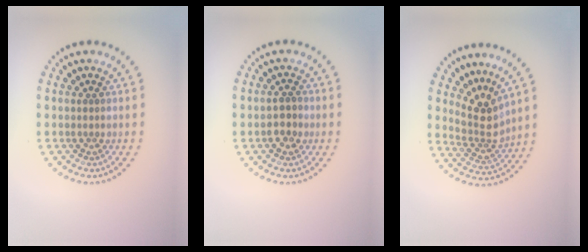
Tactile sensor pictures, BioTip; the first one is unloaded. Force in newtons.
{"total": 1.9, "press": 1.8, "slide": 0.3}
{"total": 3.1, "press": 2.3, "slide": 2.1}